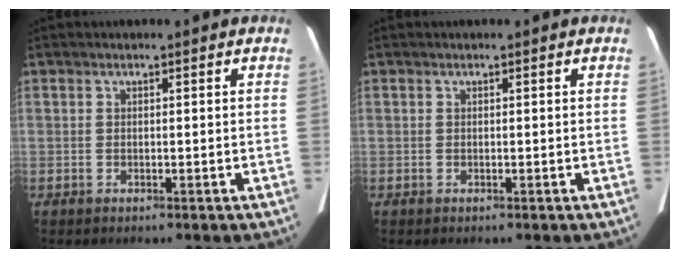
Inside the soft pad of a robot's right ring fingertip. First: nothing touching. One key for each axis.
{"total": 0.0}